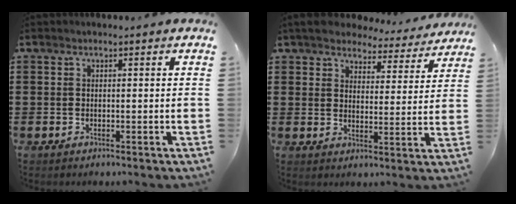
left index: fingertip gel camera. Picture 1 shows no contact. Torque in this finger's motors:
{"motor_torque": [1.83, -0.31, 1.05, 0.16]}